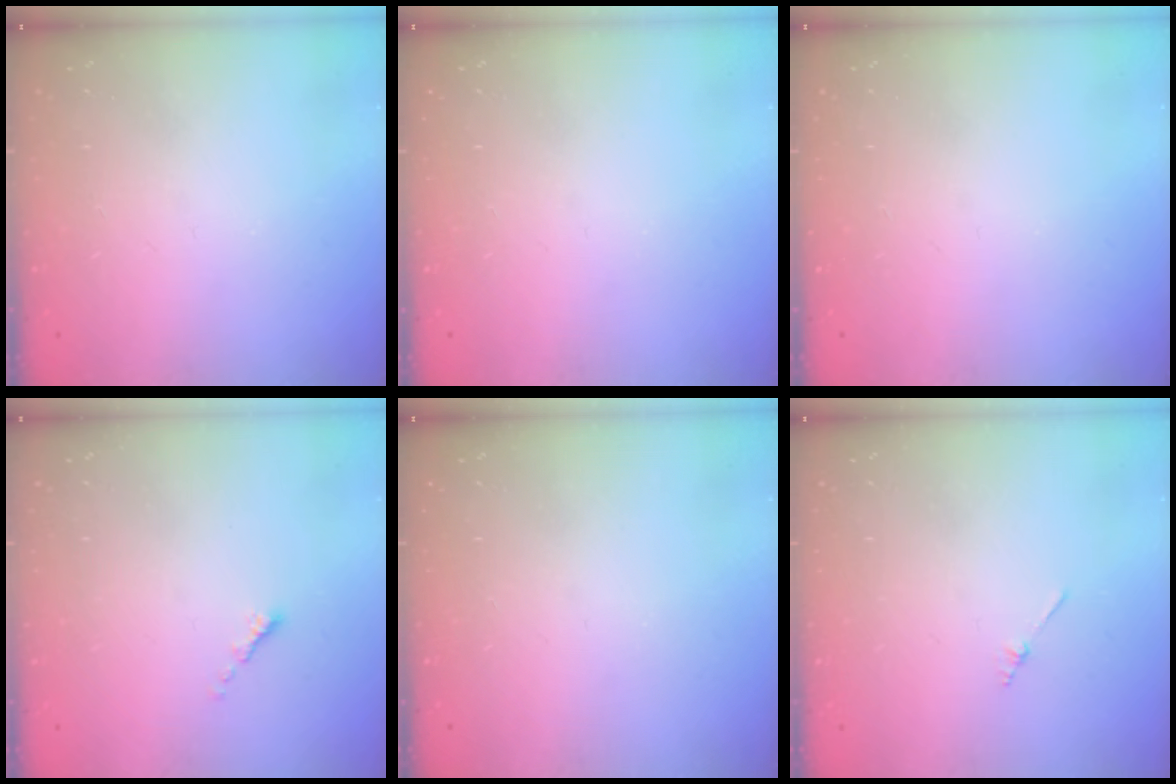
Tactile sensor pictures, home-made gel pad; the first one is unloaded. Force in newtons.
{"total": 0.0}
{"total": 0.0}
{"total": 0.6, "press": 0.5, "slide": 0.2}
{"total": 0.0}
{"total": 1.3, "press": 1.3, "slide": 0.3}